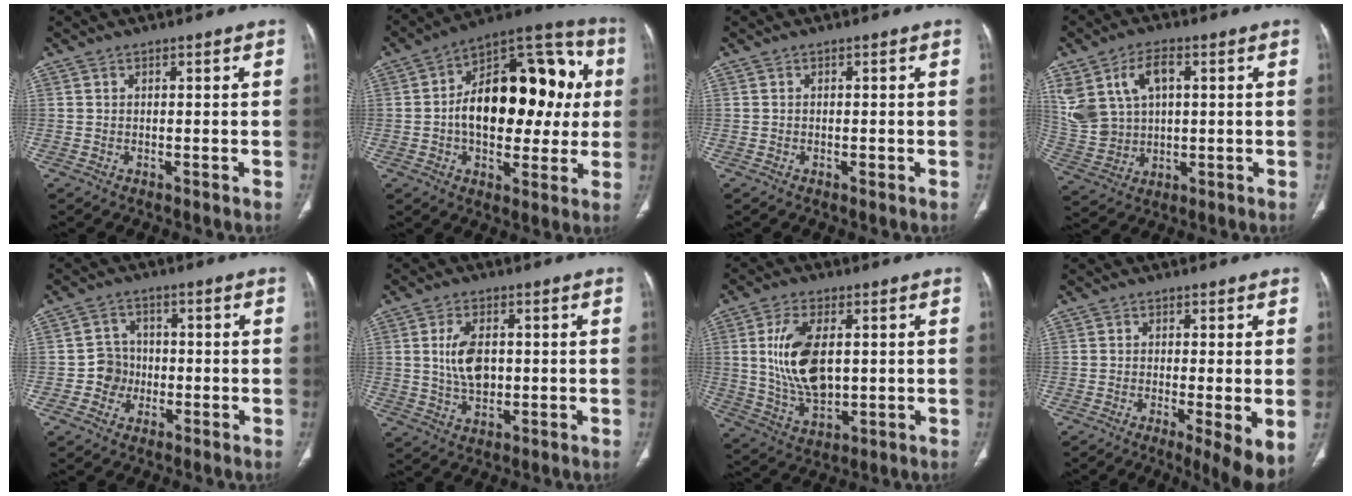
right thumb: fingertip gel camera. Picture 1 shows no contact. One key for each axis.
{"total": 24.9, "fx": 1.7, "fy": 14.2, "fz": 20.4, "tx": -0.261, "ty": 0.035, "tz": 0.022}
{"total": 0.6, "fx": -0.2, "fy": 0.4, "fz": 0.5, "tx": -0.008, "ty": -0.001, "tz": -0.004}
{"total": 13.7, "fx": 4.3, "fy": 9.1, "fz": 9.3, "tx": -0.187, "ty": 0.000, "tz": 0.099}
{"total": 4.6, "fx": -1.2, "fy": 4.3, "fz": 0.9, "tx": 0.013, "ty": 0.014, "tz": -0.028}
{"total": 7.4, "fx": 0.8, "fy": 4.4, "fz": 5.9, "tx": -0.106, "ty": -0.002, "tz": 0.019}
{"total": 13.4, "fx": 1.9, "fy": 7.3, "fz": 11.1, "tx": -0.208, "ty": -0.012, "tz": 0.044}
{"total": 7.5, "fx": -2.1, "fy": 1.5, "fz": 7.1, "tx": -0.111, "ty": -0.019, "tz": -0.034}